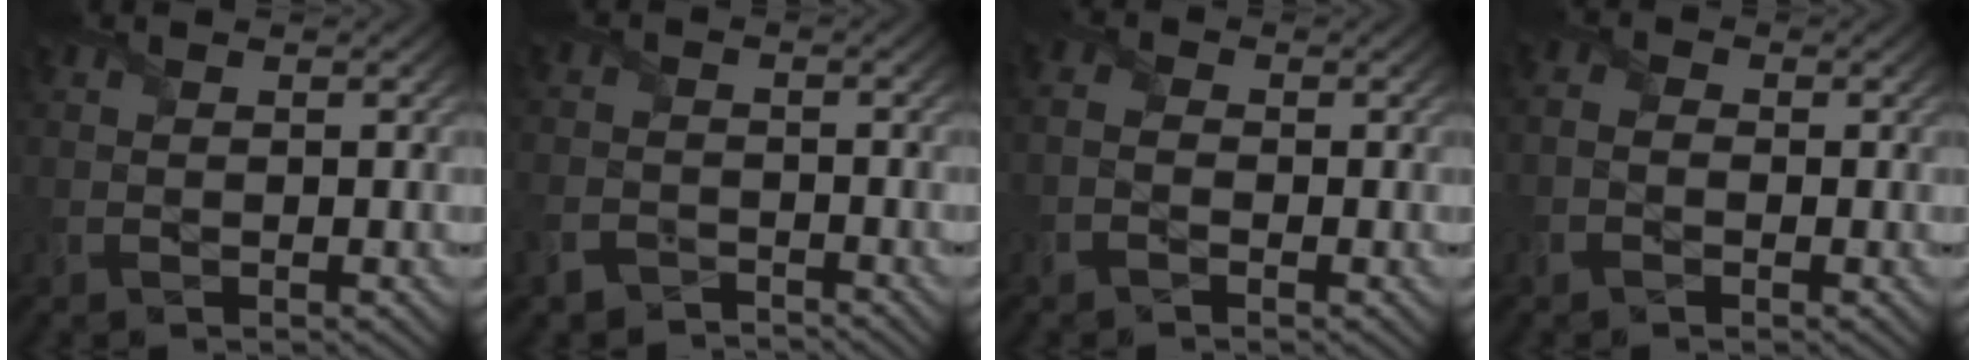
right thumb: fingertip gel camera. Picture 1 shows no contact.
{"total": 3.8, "force": [-3.1, 2.0, 1.1], "torque": [-0.032, -0.008, -0.073]}
{"total": 1.9, "force": [-1.1, 1.3, 0.9], "torque": [-0.022, 0.005, -0.023]}
{"total": 2.0, "force": [-0.8, 1.5, 1.0], "torque": [-0.025, 0.003, -0.018]}